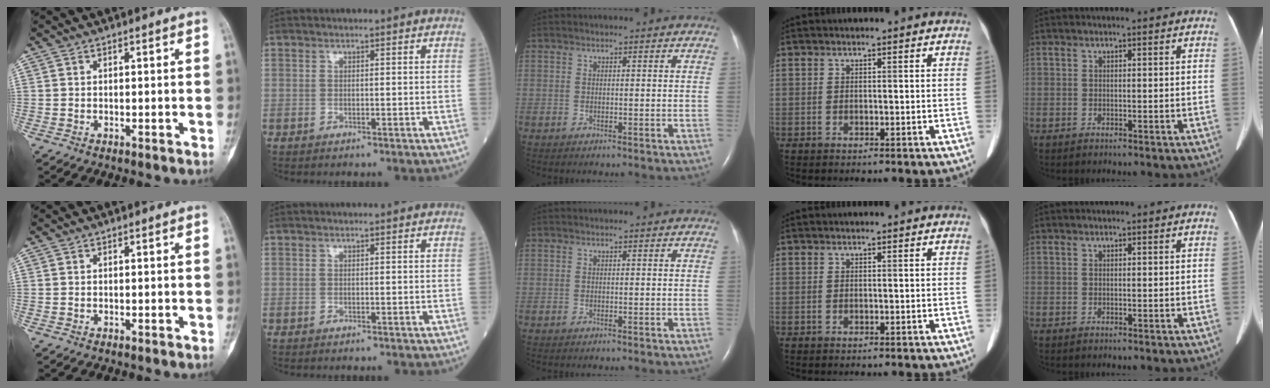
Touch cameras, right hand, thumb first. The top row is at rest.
{}